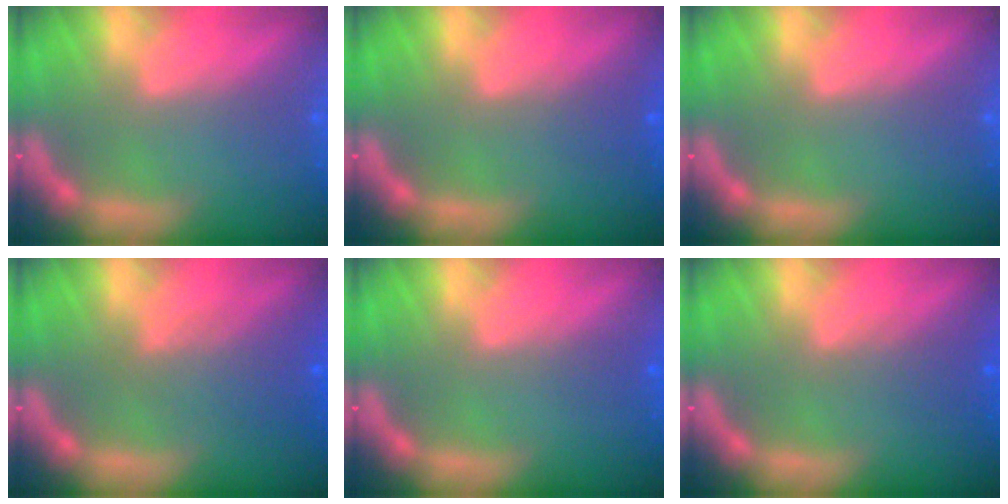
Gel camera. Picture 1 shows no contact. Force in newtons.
{"total": 1.5}
{"total": 0.0}
{"total": 3.6}
{"total": 1.0}
{"total": 2.0}